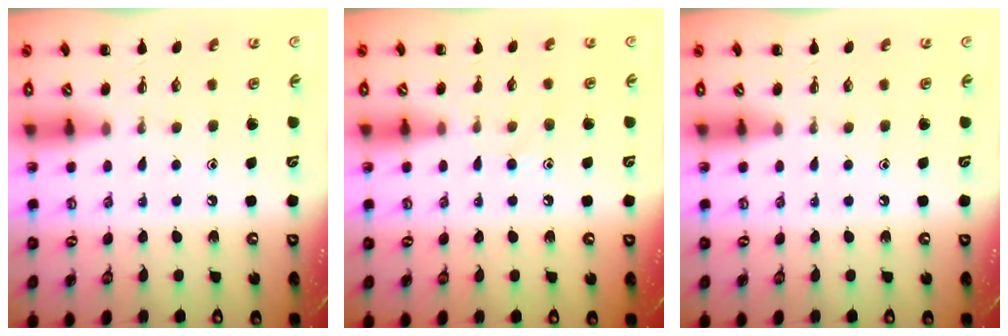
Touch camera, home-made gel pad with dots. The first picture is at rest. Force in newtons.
{"total": 6.6, "press": 6.2, "slide": 2.4}
{"total": 0.0}